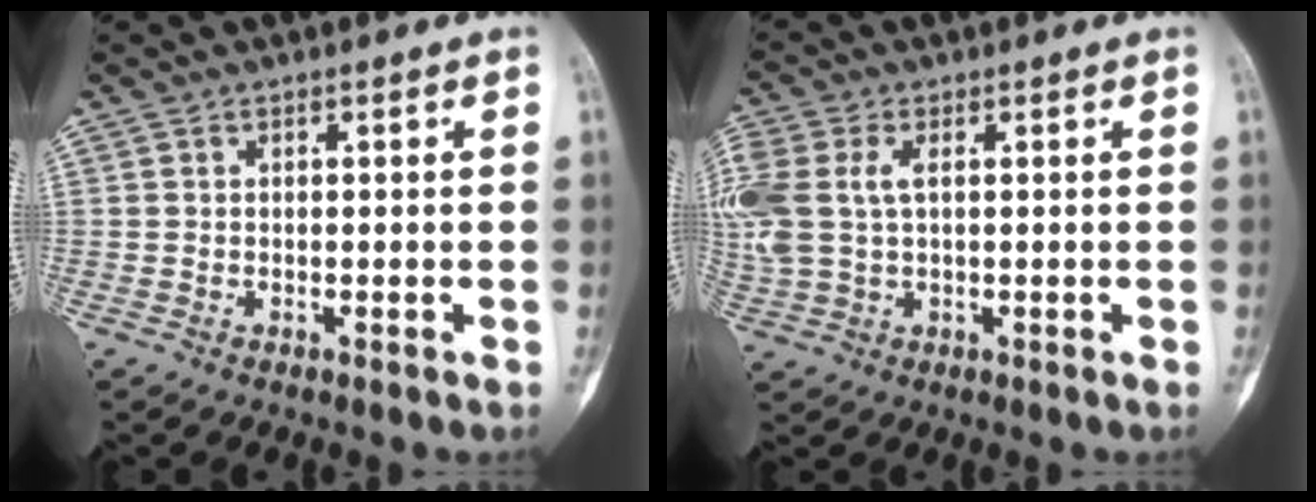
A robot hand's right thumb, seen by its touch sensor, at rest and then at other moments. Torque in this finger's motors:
{"motor_torque": [0.76, 0.81, 0.96, 0.26, 0.15]}